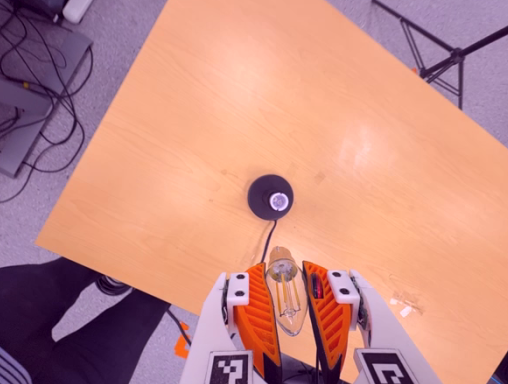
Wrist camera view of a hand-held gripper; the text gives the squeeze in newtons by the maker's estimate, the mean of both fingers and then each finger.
{"total": 20.7, "left": 23.1, "right": 18.4}